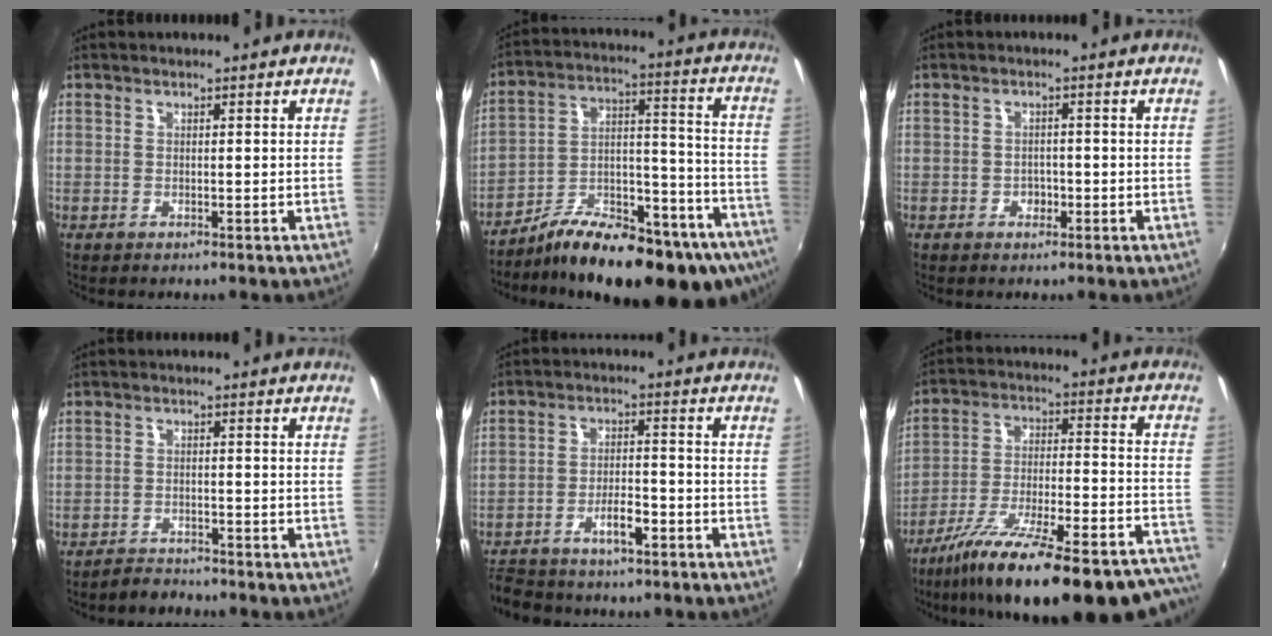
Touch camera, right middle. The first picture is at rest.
{"total": 25.5, "force": [-17.5, 8.6, 16.5], "torque": [-0.228, 0.000, -0.251]}
{"total": 2.2, "force": [-1.0, 1.8, 0.7], "torque": [-0.013, 0.003, -0.014]}
{"total": 2.9, "force": [-2.8, 0.9, 0.2], "torque": [-0.017, 0.003, -0.048]}
{"total": 7.9, "force": [-6.0, 3.2, 4.0], "torque": [-0.088, 0.009, -0.104]}
{"total": 32.6, "force": [-26.5, 6.7, 17.7], "torque": [-0.257, -0.045, -0.375]}